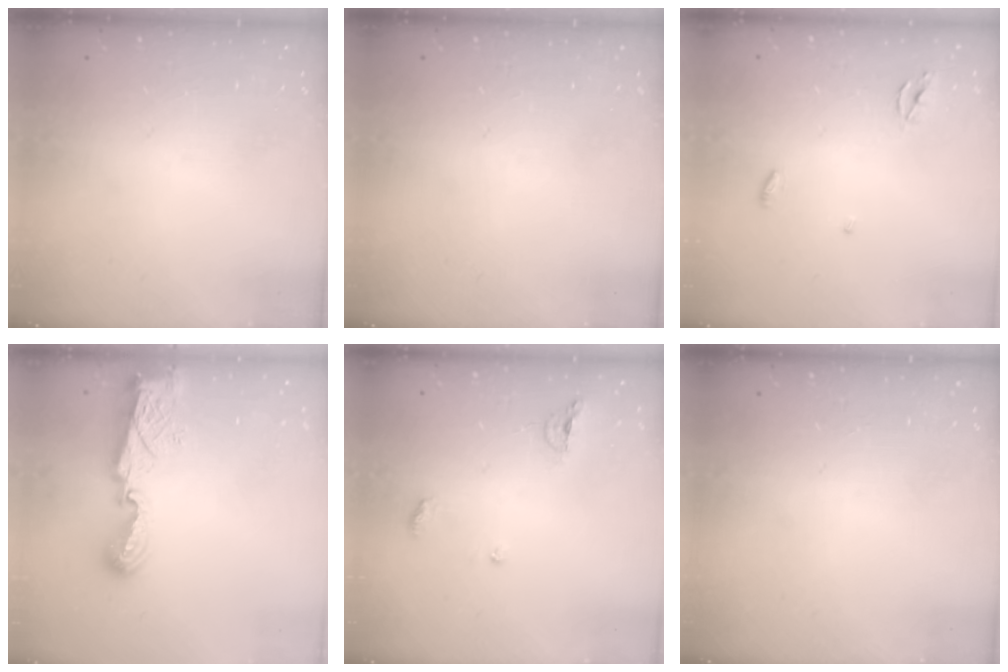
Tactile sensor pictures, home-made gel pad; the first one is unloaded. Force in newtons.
{"total": 0.0}
{"total": 3.1, "press": 3.1, "slide": 0.2}
{"total": 8.1, "press": 8.1, "slide": 0.9}
{"total": 6.8, "press": 6.7, "slide": 0.6}
{"total": 0.0}